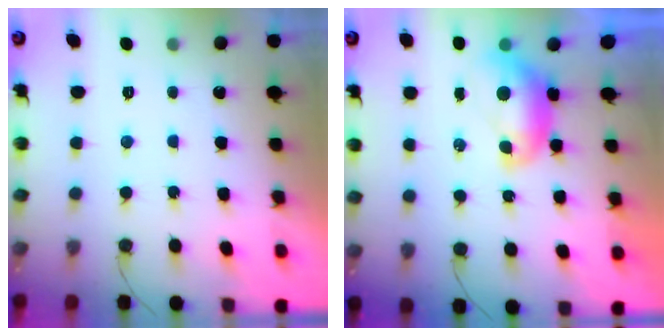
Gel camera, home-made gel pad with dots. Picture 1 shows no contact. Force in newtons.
{"total": 8.0, "press": 8.0, "slide": 0.1}